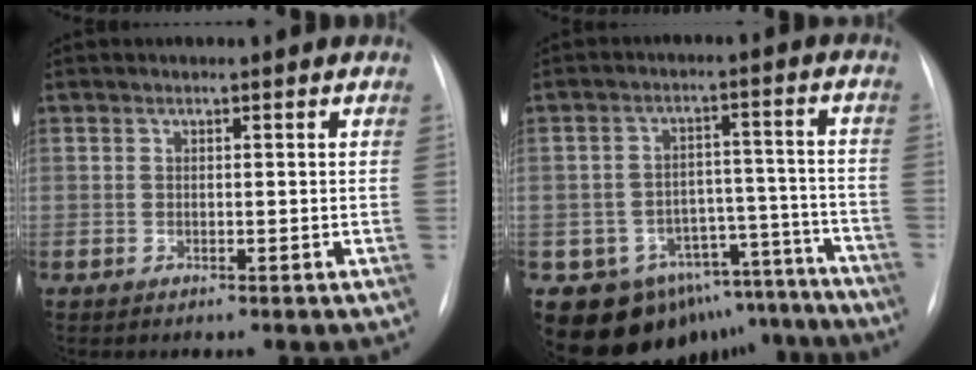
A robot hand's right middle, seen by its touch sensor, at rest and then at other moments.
{"total": 15.1, "force": [-12.4, 8.3, 1.7], "torque": [-0.008, 0.070, -0.155]}